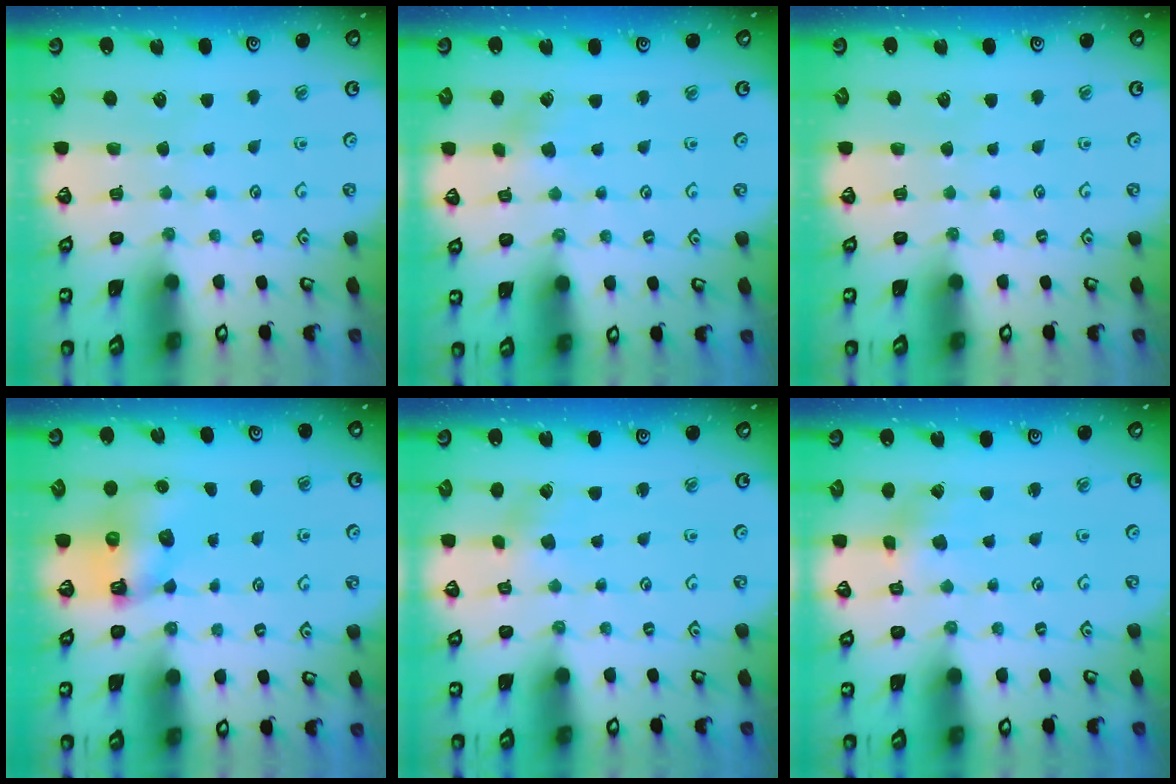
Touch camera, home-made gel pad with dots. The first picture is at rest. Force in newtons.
{"total": 2.7, "press": 2.7, "slide": 0.3}
{"total": 0.0}
{"total": 8.3, "press": 8.3, "slide": 1.0}
{"total": 2.0, "press": 2.0, "slide": 0.3}
{"total": 1.4, "press": 1.4, "slide": 0.4}